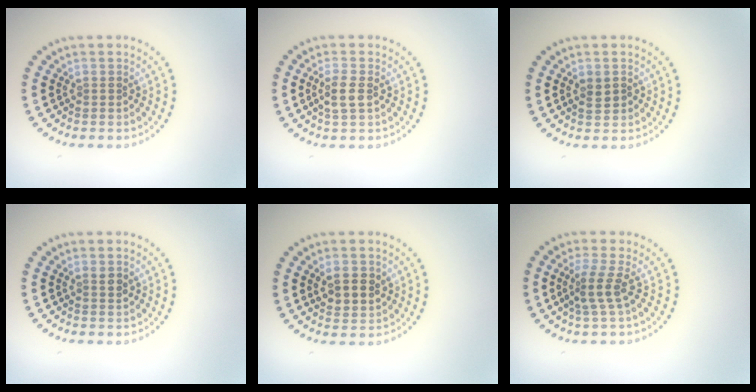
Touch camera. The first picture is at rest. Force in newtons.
{"total": 1.9, "press": 1.8, "slide": 0.6}
{"total": 1.5, "press": 1.5, "slide": 0.3}
{"total": 0.9, "press": 0.8, "slide": 0.4}
{"total": 2.7, "press": 2.6, "slide": 0.7}
{"total": 2.5, "press": 1.8, "slide": 1.7}